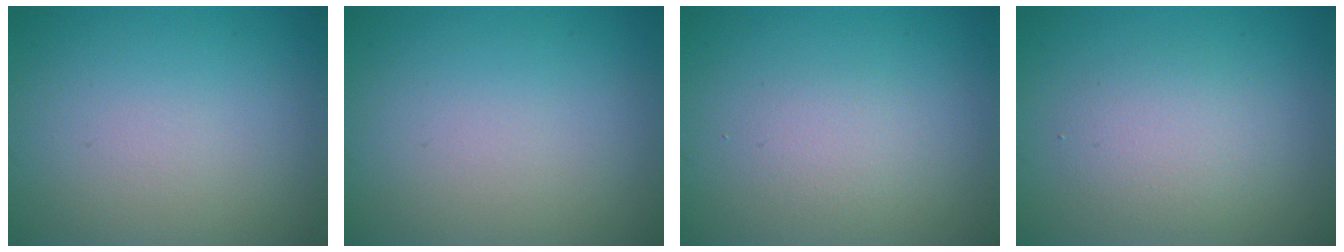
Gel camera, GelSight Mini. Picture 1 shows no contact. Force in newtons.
{"total": 0.0}
{"total": 1.3, "press": 1.3, "slide": 0.1}
{"total": 2.7, "press": 2.7, "slide": 0.1}